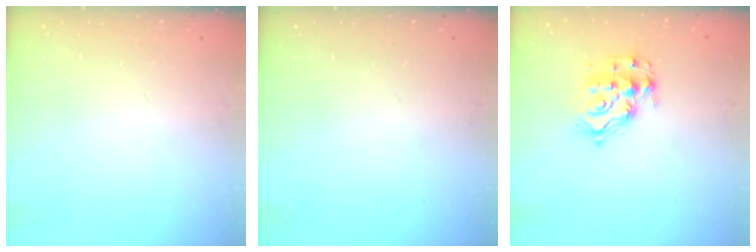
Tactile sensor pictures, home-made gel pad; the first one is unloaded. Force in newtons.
{"total": 0.0}
{"total": 12.2, "press": 12.2, "slide": 0.7}